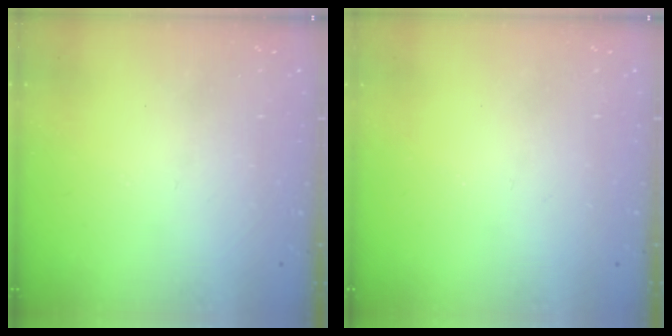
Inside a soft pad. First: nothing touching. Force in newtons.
{"total": 0.0}